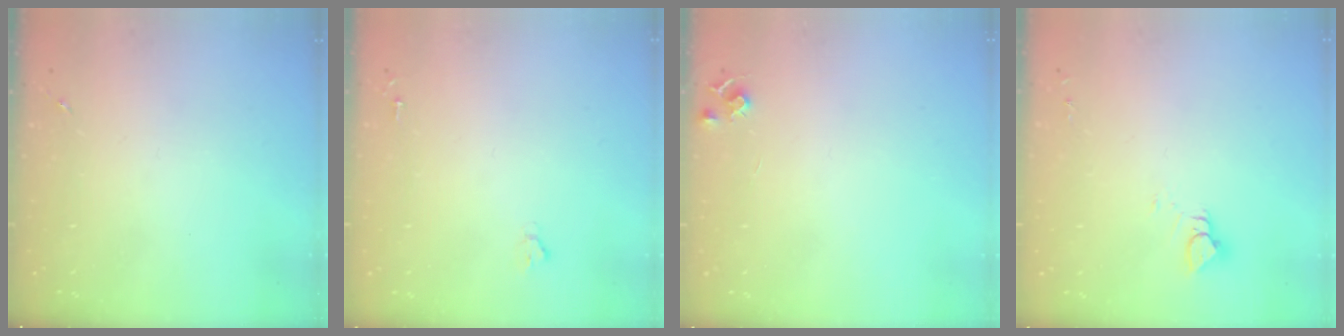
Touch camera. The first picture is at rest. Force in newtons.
{"total": 1.6, "press": 1.6, "slide": 0.2}
{"total": 5.2, "press": 5.2, "slide": 0.7}
{"total": 4.0, "press": 4.0, "slide": 0.3}